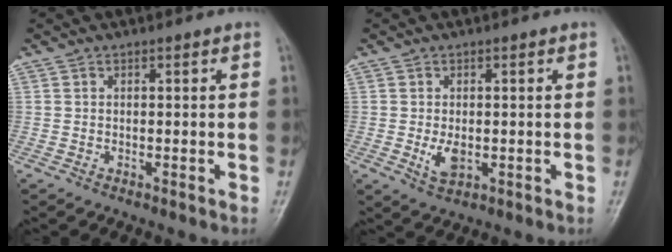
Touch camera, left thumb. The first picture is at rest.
{"total": 3.6, "force": [-0.4, 2.2, 2.8], "torque": [-0.049, -0.008, -0.002]}